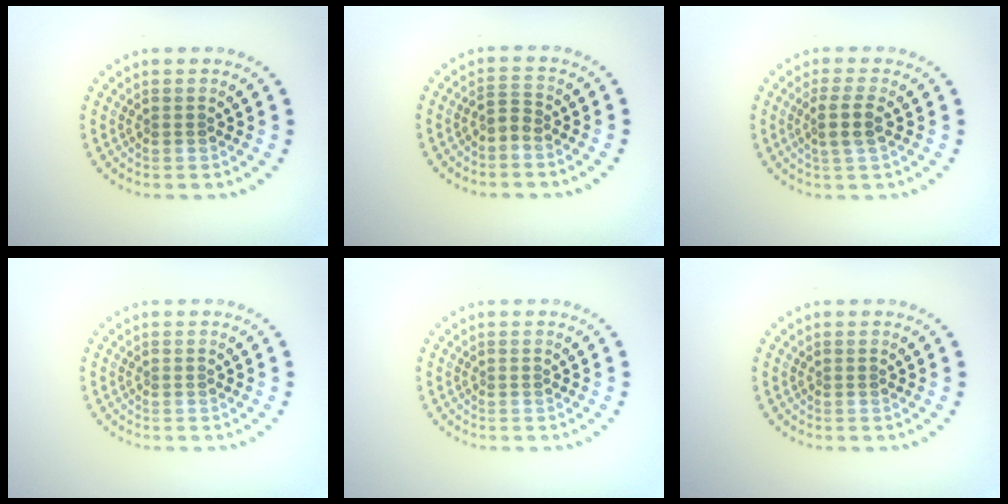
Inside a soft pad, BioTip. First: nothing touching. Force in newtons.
{"total": 1.4, "press": 1.1, "slide": 0.8}
{"total": 2.3, "press": 1.9, "slide": 1.3}
{"total": 0.0}
{"total": 0.0}
{"total": 0.0}